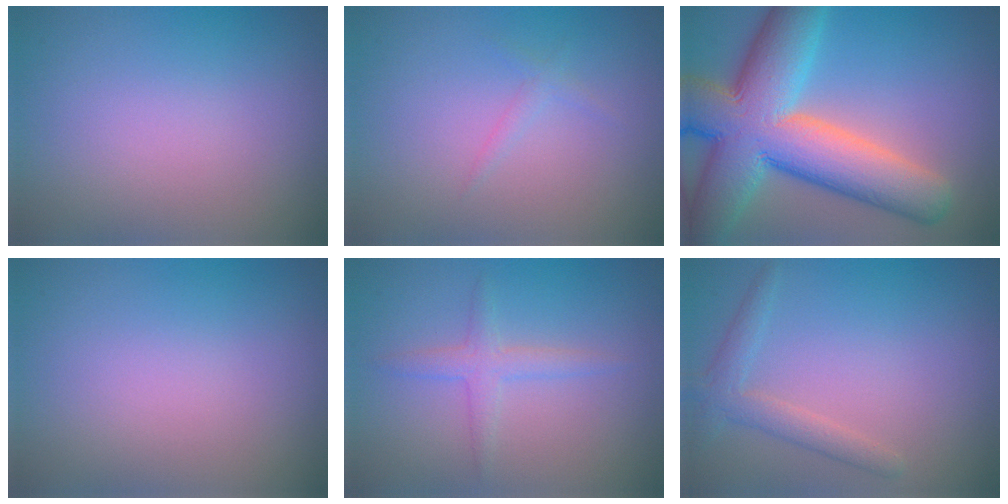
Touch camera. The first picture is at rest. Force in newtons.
{"total": 0.8, "press": 0.8, "slide": 0.0}
{"total": 14.0, "press": 13.9, "slide": 0.8}
{"total": 0.0}
{"total": 1.9, "press": 1.9, "slide": 0.1}
{"total": 2.3, "press": 2.3, "slide": 0.2}